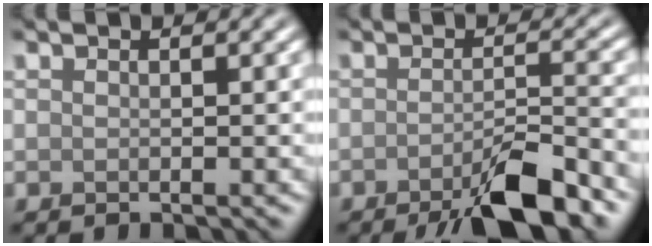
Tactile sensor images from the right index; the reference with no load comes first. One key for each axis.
{"total": 6.2, "fx": -3.7, "fy": 1.2, "fz": 4.7, "tx": -0.071, "ty": 0.003, "tz": -0.063}